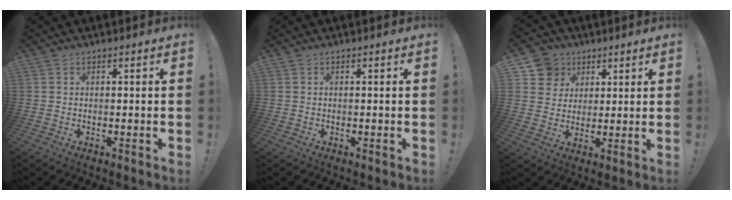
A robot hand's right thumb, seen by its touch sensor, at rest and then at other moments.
{"total": 0.0}
{"total": 9.2, "force": [4.1, 8.1, 1.4], "torque": [-0.013, -0.028, 0.084]}